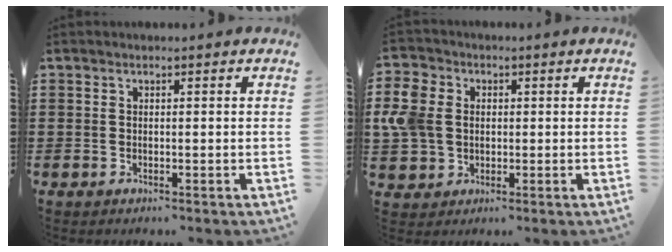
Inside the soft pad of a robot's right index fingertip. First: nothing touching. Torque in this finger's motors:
{"motor_torque": [0.65, -0.35, 0.51, 0.17]}